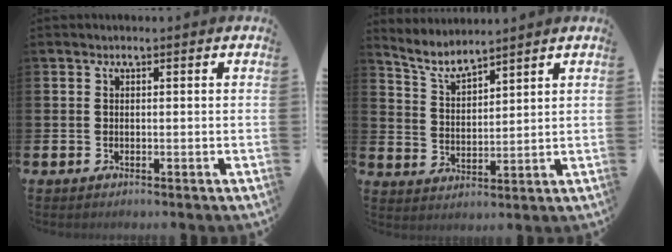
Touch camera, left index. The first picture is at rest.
{"total": 5.3, "force": [5.0, 0.7, 1.6], "torque": [-0.055, -0.023, 0.091]}